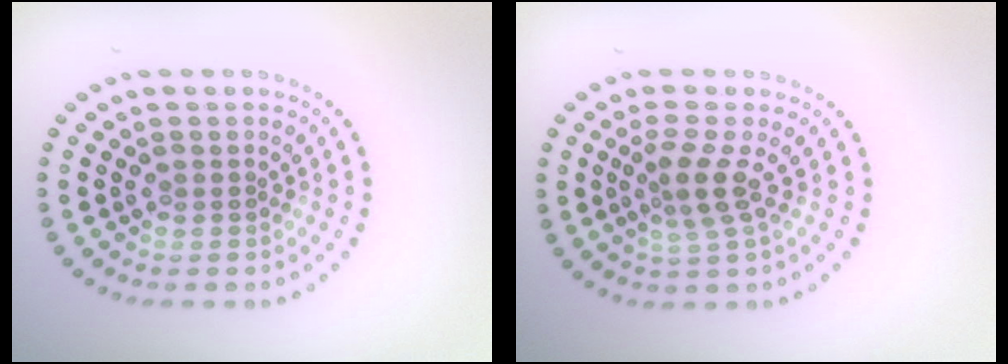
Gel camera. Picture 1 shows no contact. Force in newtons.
{"total": 2.6, "press": 1.8, "slide": 1.8}